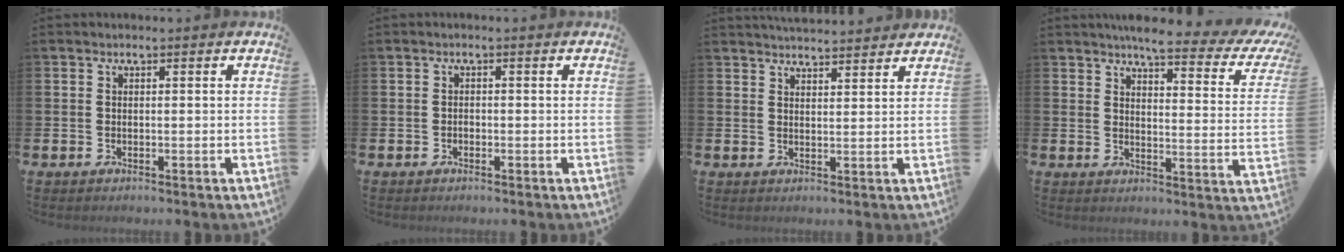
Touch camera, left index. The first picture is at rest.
{"total": 0.7, "force": [-0.4, 0.5, 0.2], "torque": [-0.007, 0.004, -0.008]}
{"total": 3.7, "force": [3.7, 0.2, 0.1], "torque": [-0.004, -0.019, 0.067]}
{"total": 5.3, "force": [4.5, 0.9, 2.6], "torque": [-0.046, -0.036, 0.068]}